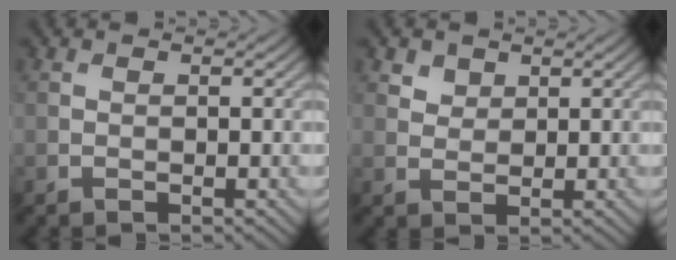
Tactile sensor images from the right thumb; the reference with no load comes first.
{"total": 2.2, "force": [1.6, 1.4, 0.6], "torque": [-0.018, -0.007, 0.033]}